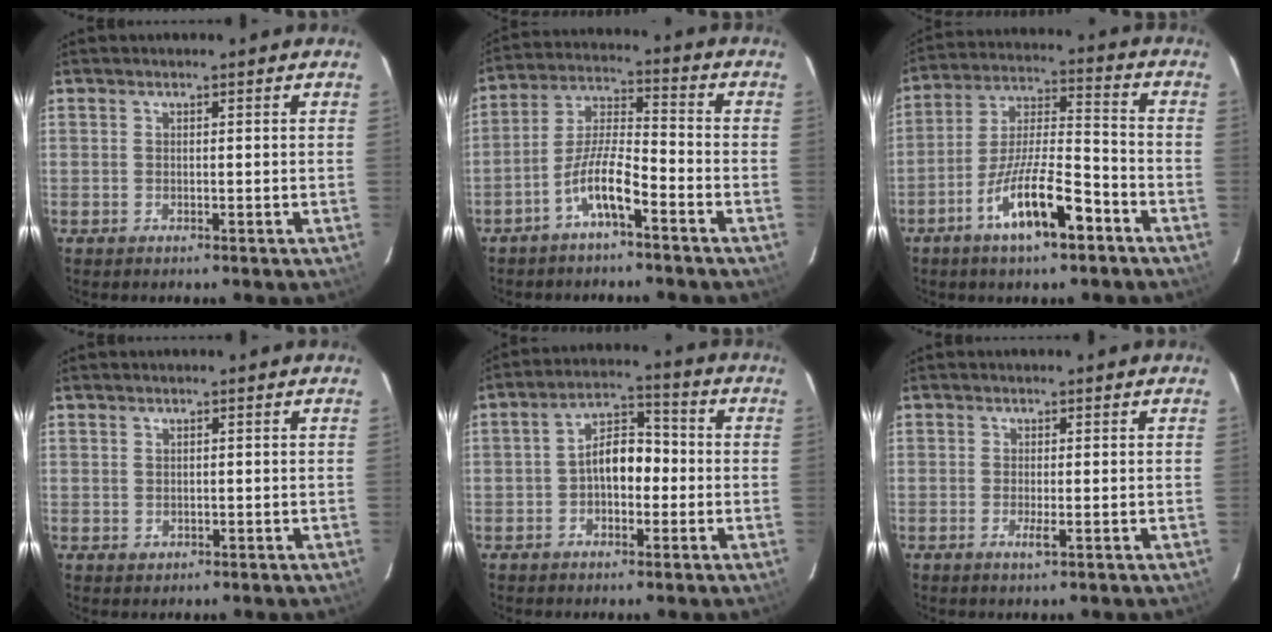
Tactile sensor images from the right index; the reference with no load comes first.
{"total": 8.0, "force": [-4.8, 1.5, 6.2], "torque": [-0.131, 0.013, -0.092]}
{"total": 13.5, "force": [-7.6, 3.2, 10.7], "torque": [-0.205, 0.000, -0.133]}
{"total": 1.3, "force": [0.2, 1.3, 0.1], "torque": [0.006, 0.002, 0.003]}
{"total": 7.4, "force": [-1.2, 4.4, 5.8], "torque": [-0.099, 0.027, -0.019]}
{"total": 1.4, "force": [-0.5, 0.0, 1.3], "torque": [-0.027, -0.005, -0.010]}